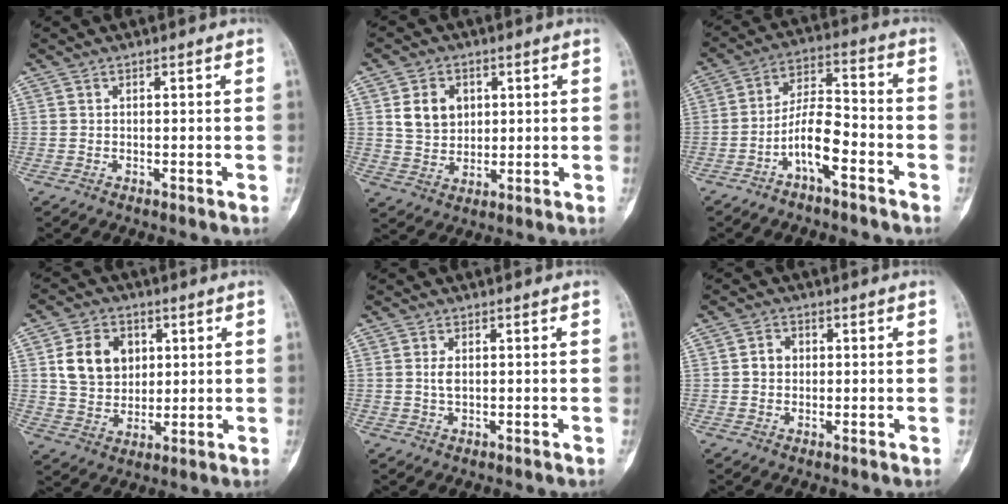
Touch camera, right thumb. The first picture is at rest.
{"total": 7.6, "force": [2.2, 5.9, 4.2], "torque": [-0.046, -0.012, 0.046]}
{"total": 9.1, "force": [-4.6, 3.3, 7.2], "torque": [-0.130, 0.053, -0.086]}
{"total": 11.0, "force": [2.9, 8.6, 6.1], "torque": [-0.075, -0.006, 0.056]}
{"total": 2.1, "force": [0.3, 1.1, 1.7], "torque": [-0.034, -0.002, 0.007]}
{"total": 3.0, "force": [0.2, 2.6, 1.5], "torque": [-0.015, 0.008, -0.001]}